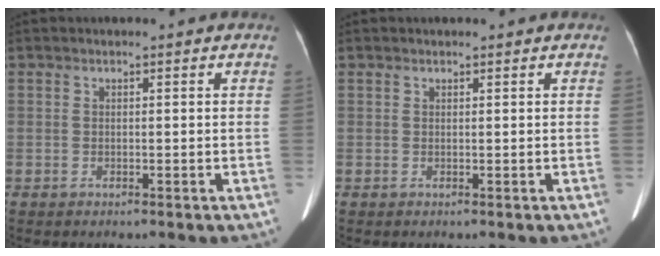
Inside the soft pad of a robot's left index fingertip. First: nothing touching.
{"total": 0.7, "force": [0.7, 0.1, 0.2], "torque": [-0.007, 0.004, 0.012]}